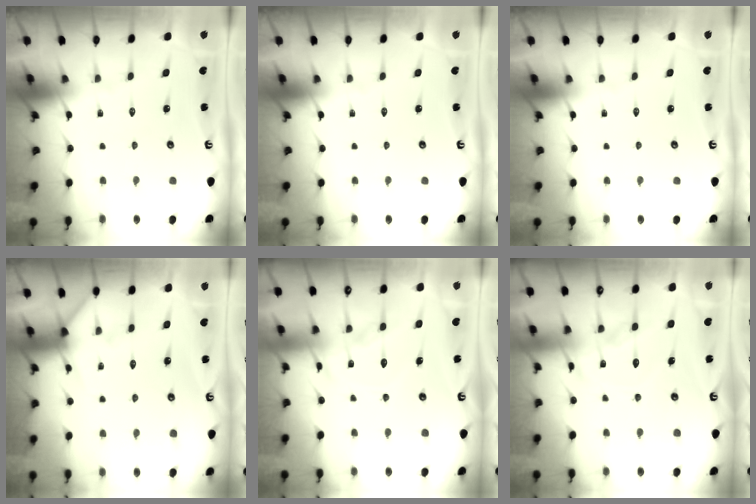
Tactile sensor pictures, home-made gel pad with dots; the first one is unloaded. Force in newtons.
{"total": 0.0}
{"total": 0.0}
{"total": 6.1, "press": 6.1, "slide": 0.8}
{"total": 12.3, "press": 12.3, "slide": 1.2}
{"total": 12.3, "press": 12.3, "slide": 1.2}